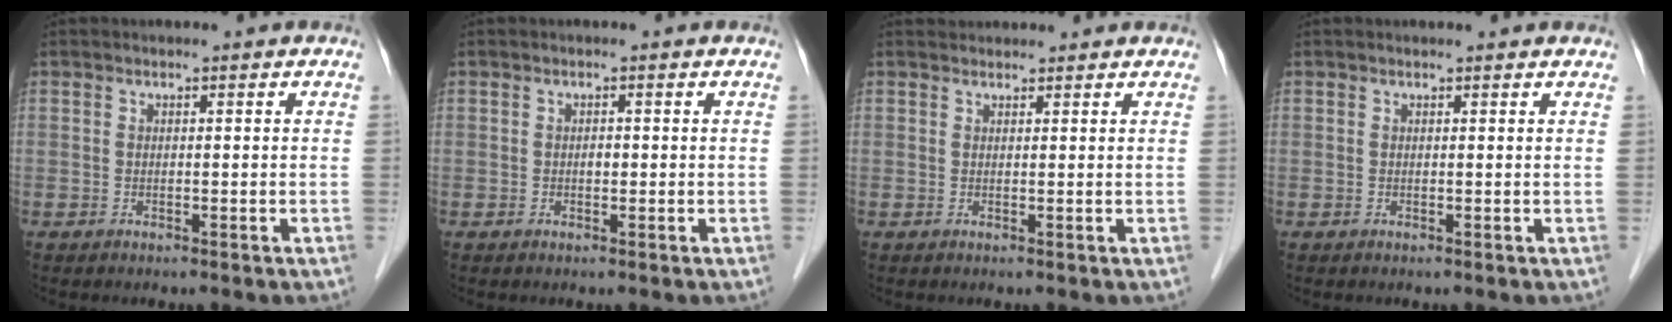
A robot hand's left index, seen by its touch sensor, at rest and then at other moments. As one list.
[{"total": 0.7, "force": [-0.2, 0.5, 0.5], "torque": [-0.009, -0.001, -0.005]}, {"total": 2.2, "force": [2.1, 0.6, 0.0], "torque": [-0.005, 0.023, 0.032]}, {"total": 1.5, "force": [1.5, 0.1, 0.2], "torque": [-0.013, 0.005, 0.012]}]